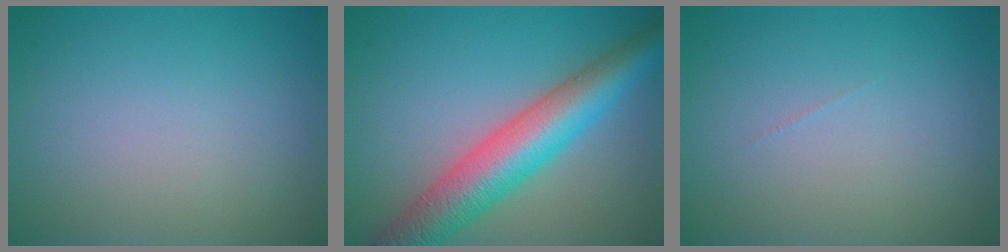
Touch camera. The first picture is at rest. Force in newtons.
{"total": 8.1, "press": 8.1, "slide": 0.1}
{"total": 0.0}